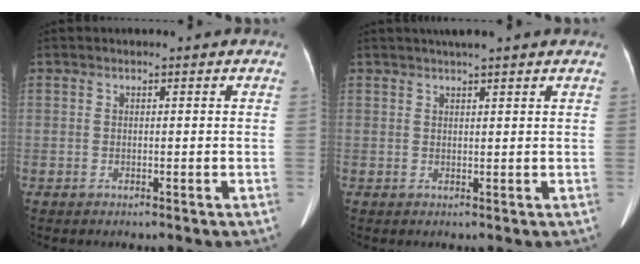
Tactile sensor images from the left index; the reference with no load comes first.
{"total": 5.0, "force": [4.1, -0.2, 2.8], "torque": [-0.041, 0.028, 0.060]}